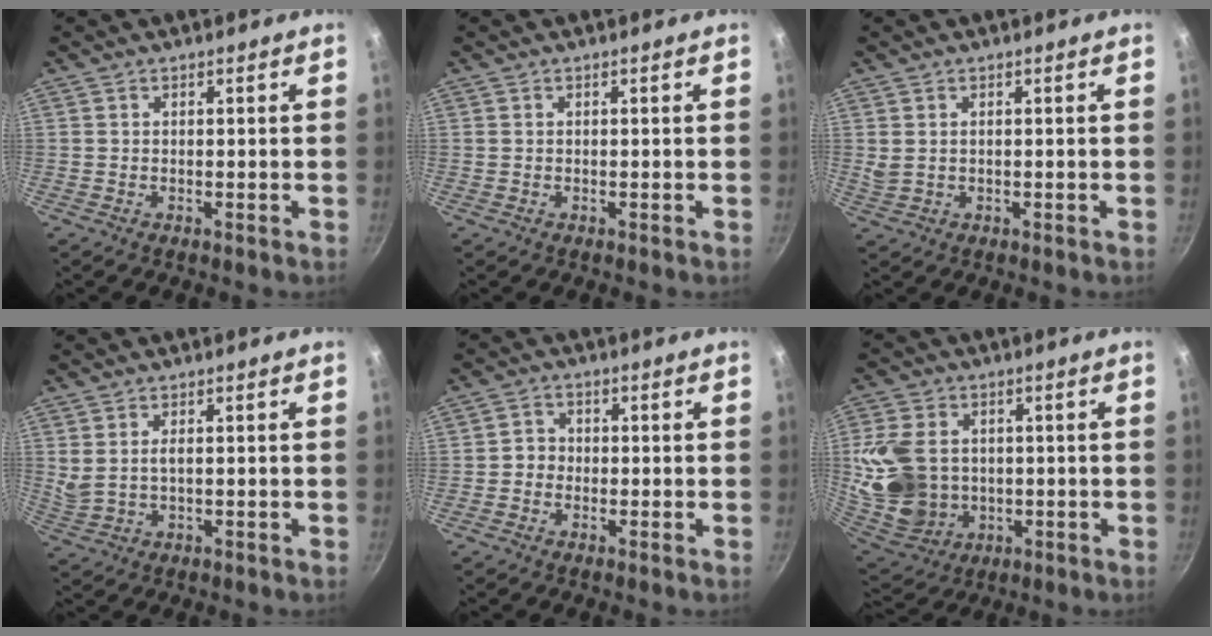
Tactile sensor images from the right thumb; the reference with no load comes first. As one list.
[{"total": 0.0}, {"total": 2.3, "force": [0.5, 1.5, 1.6], "torque": [-0.032, -0.001, 0.016]}, {"total": 3.6, "force": [0.5, 1.6, 3.1], "torque": [-0.059, -0.007, 0.022]}, {"total": 2.6, "force": [-0.7, 2.4, 0.8], "torque": [0.006, 0.011, -0.020]}, {"total": 16.4, "force": [0.8, 12.6, 10.4], "torque": [-0.209, -0.008, 0.034]}]